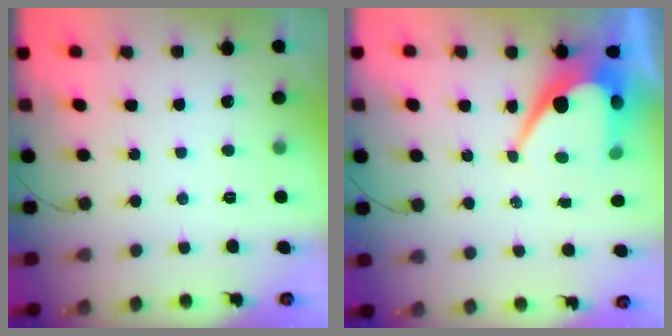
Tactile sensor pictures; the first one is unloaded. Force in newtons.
{"total": 10.3, "press": 10.3, "slide": 0.5}